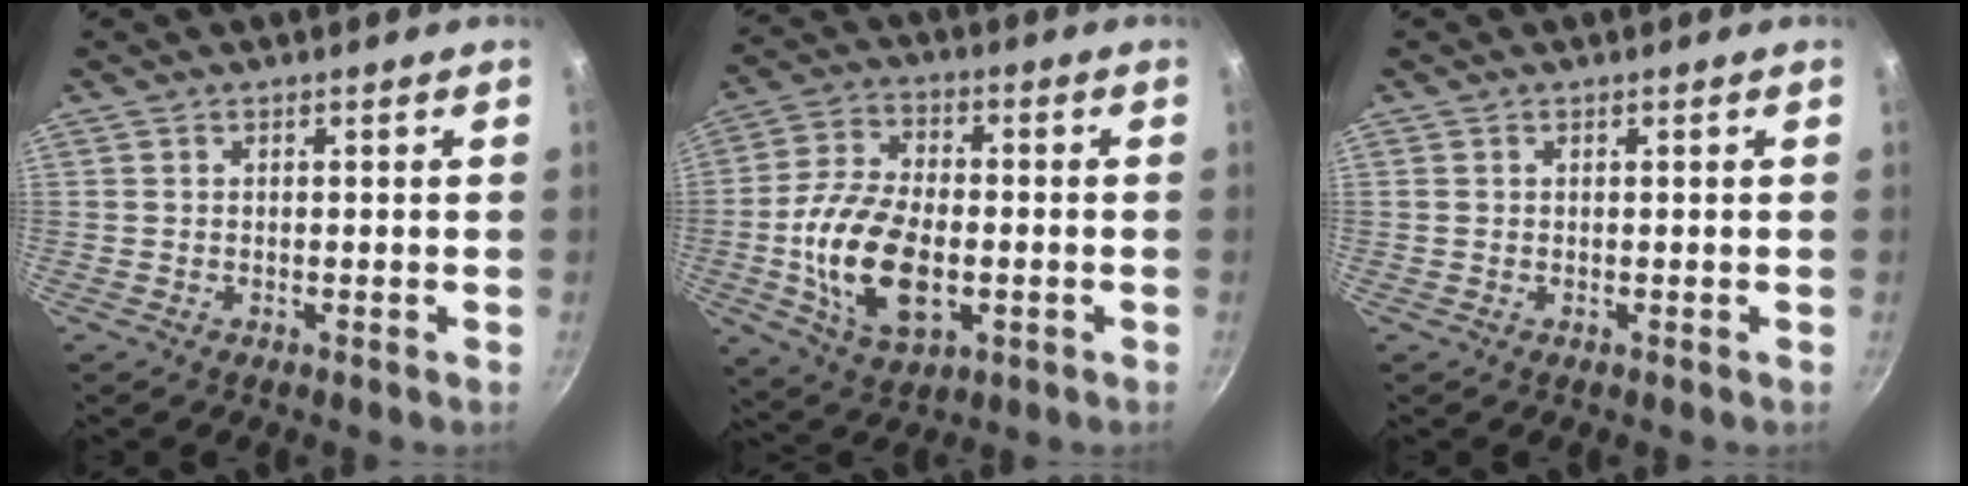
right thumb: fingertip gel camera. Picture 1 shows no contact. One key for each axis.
{"total": 16.3, "fx": -2.9, "fy": 9.4, "fz": 13.0, "tx": -0.237, "ty": 0.016, "tz": -0.050}
{"total": 0.0}